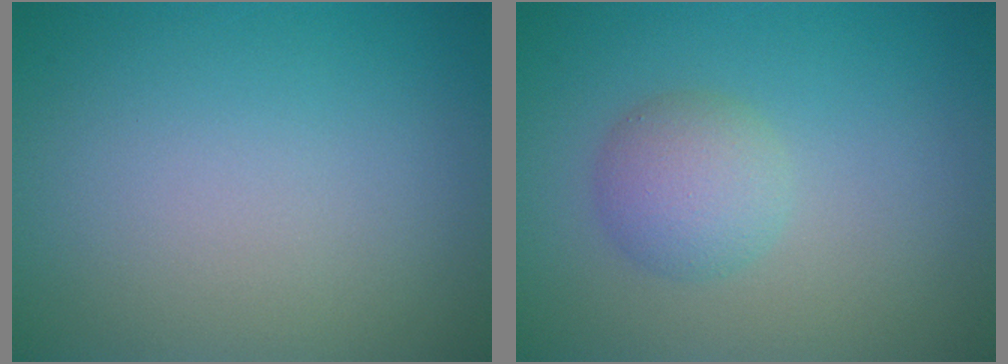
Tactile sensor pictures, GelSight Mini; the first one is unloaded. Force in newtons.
{"total": 2.9, "press": 2.9, "slide": 0.0}